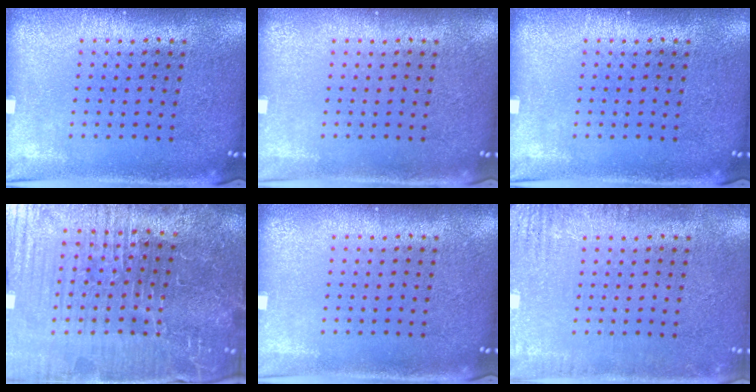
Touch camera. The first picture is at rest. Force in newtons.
{"total": 0.0}
{"total": 0.0}
{"total": 6.4, "press": 5.9, "slide": 2.5}
{"total": 0.0}
{"total": 2.5, "press": 2.5, "slide": 0.4}